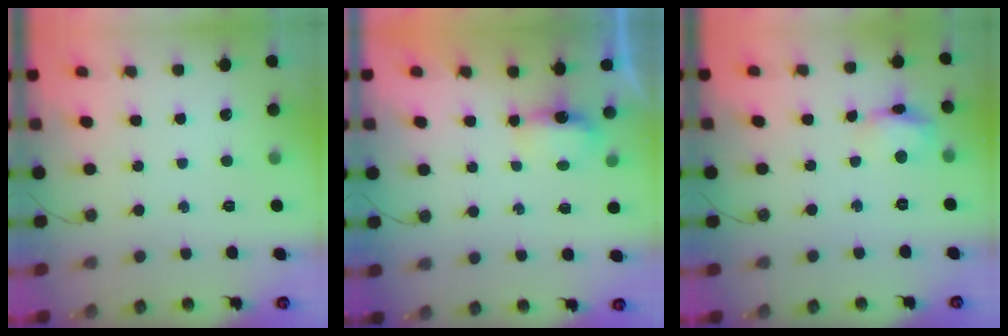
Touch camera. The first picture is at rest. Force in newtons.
{"total": 11.1, "press": 5.0, "slide": 9.9}
{"total": 8.1, "press": 8.0, "slide": 0.9}